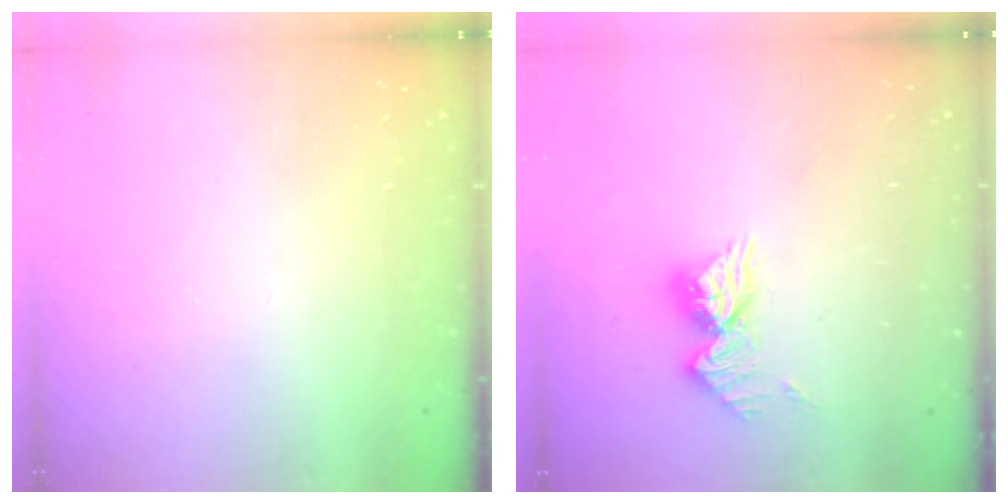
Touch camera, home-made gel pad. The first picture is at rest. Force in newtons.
{"total": 10.6, "press": 10.6, "slide": 1.0}